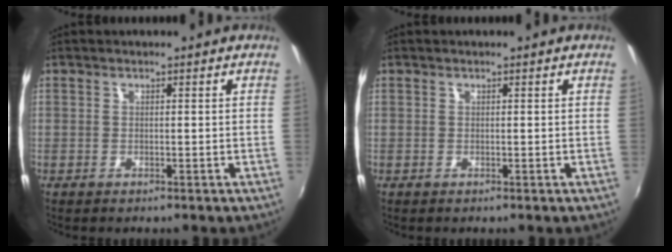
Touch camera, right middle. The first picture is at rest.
{"total": 0.0}